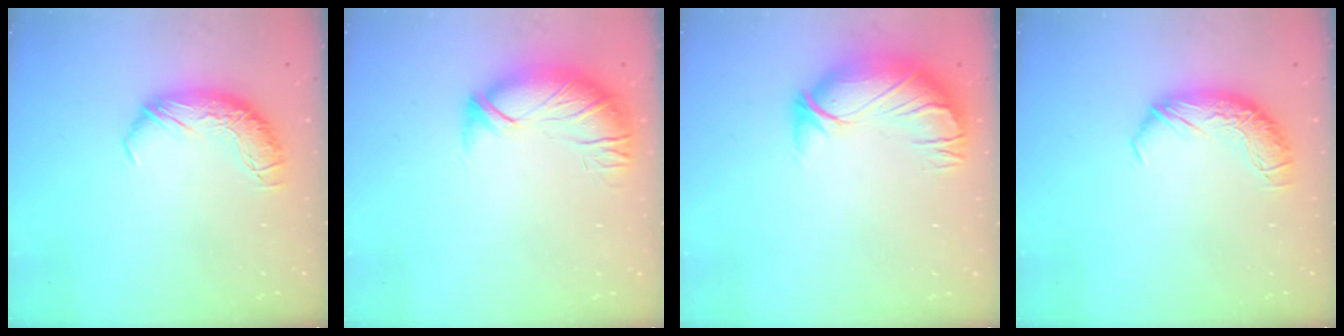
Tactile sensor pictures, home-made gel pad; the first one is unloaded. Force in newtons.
{"total": 2.9, "press": 1.4, "slide": 2.5}
{"total": 2.8, "press": 0.3, "slide": 2.8}
{"total": 0.0}